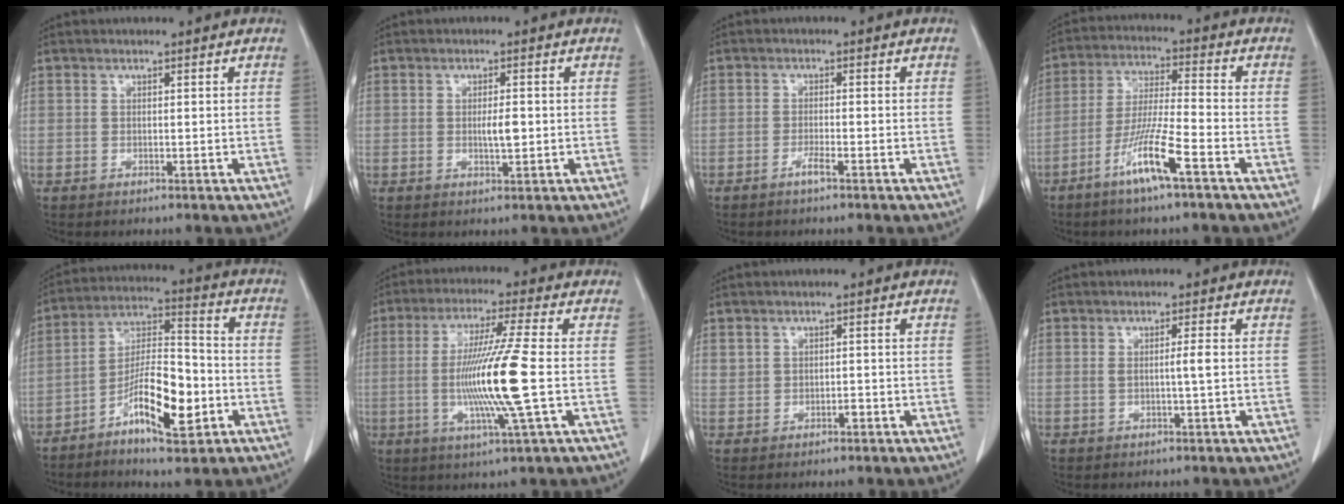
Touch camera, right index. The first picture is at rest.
{"total": 2.7, "force": [-0.2, 0.6, 2.6], "torque": [-0.046, -0.001, -0.002]}
{"total": 1.8, "force": [-1.3, -0.1, 1.3], "torque": [-0.026, 0.000, -0.025]}
{"total": 9.8, "force": [-5.4, -0.1, 8.1], "torque": [-0.161, -0.010, -0.105]}
{"total": 12.3, "force": [-5.1, 3.3, 10.7], "torque": [-0.194, 0.010, -0.087]}
{"total": 12.9, "force": [-1.5, -1.5, 12.7], "torque": [-0.252, -0.019, -0.033]}
{"total": 1.2, "force": [0.0, 1.0, 0.7], "torque": [-0.016, 0.007, 0.004]}
{"total": 2.0, "force": [0.1, -0.3, 2.0], "torque": [-0.037, -0.001, 0.000]}